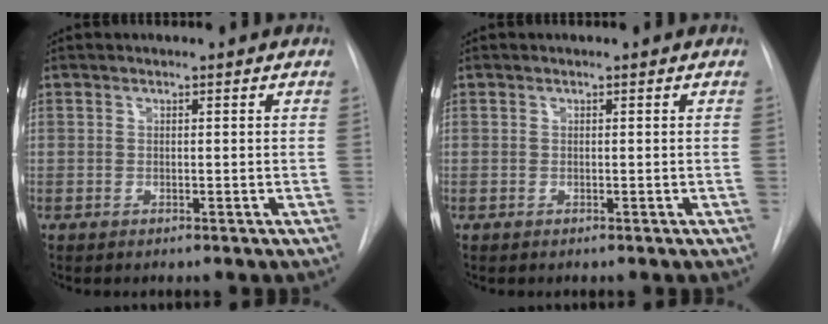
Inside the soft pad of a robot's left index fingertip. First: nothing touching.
{"total": 0.0}